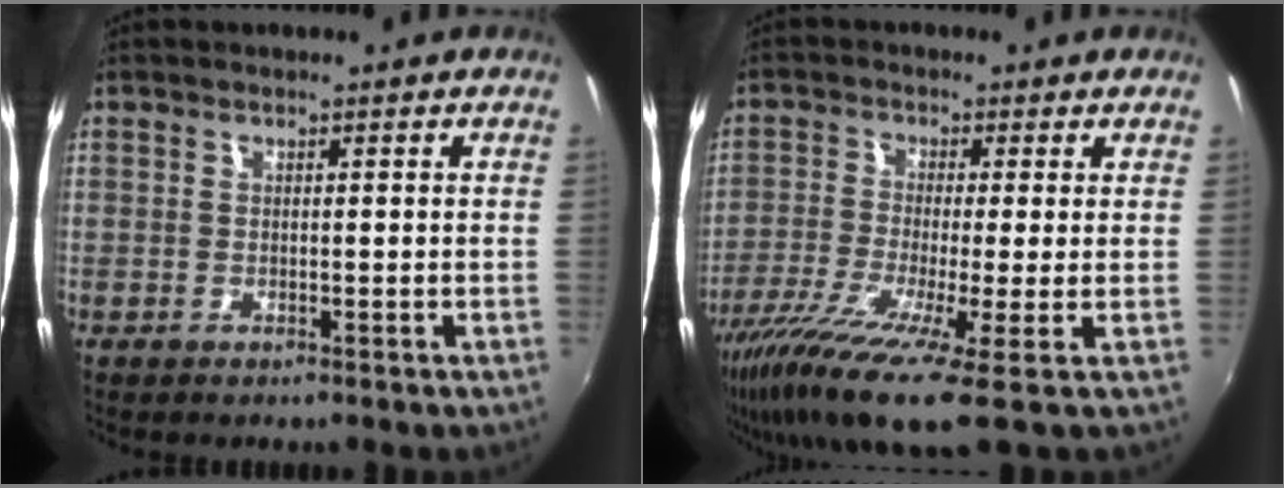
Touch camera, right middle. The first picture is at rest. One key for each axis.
{"total": 13.4, "fx": -6.9, "fy": 1.4, "fz": 11.4, "tx": -0.239, "ty": -0.052, "tz": -0.130}